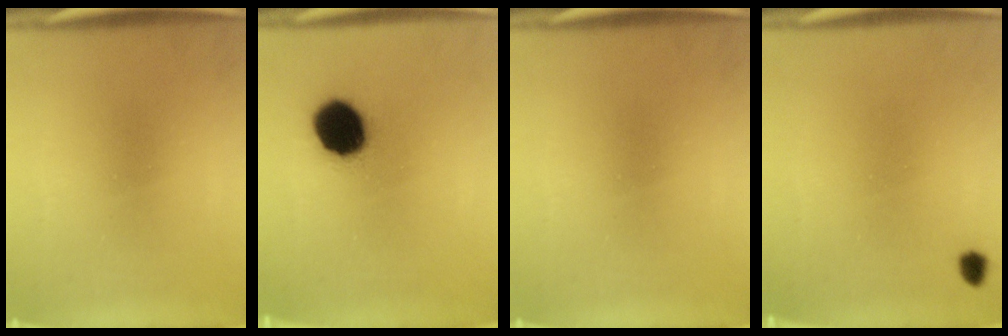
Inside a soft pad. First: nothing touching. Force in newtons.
{"total": 13.1}
{"total": 0.0}
{"total": 1.4}